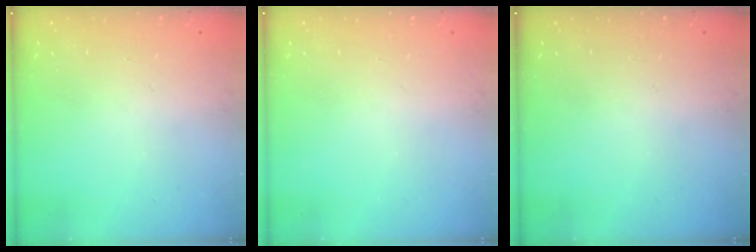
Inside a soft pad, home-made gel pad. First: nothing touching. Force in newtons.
{"total": 0.0}
{"total": 0.0}